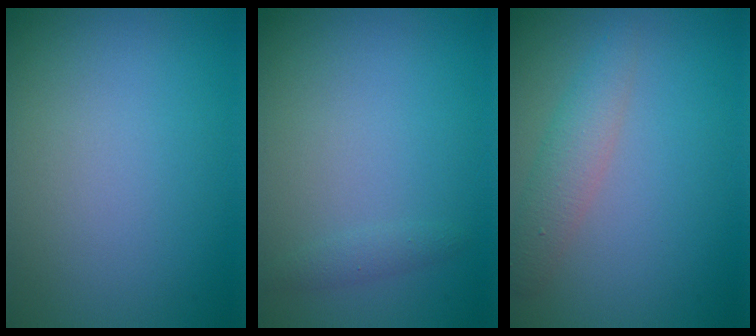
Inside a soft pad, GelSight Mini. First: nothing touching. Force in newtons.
{"total": 0.8, "press": 0.8, "slide": 0.1}
{"total": 2.6, "press": 2.6, "slide": 0.2}